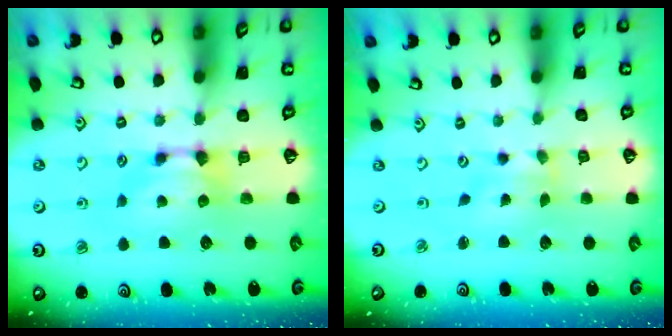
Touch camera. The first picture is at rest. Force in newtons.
{"total": 2.4, "press": 2.2, "slide": 1.0}